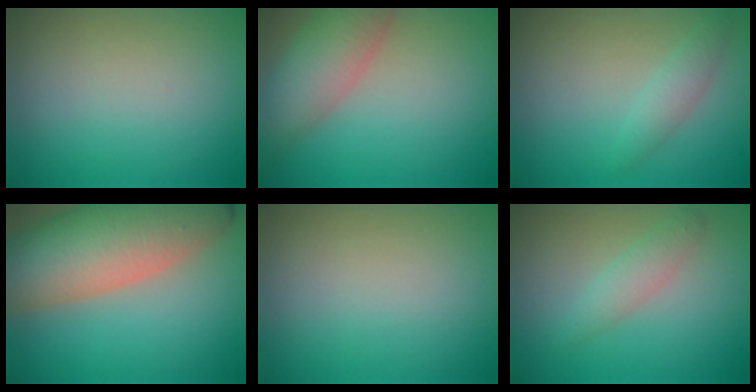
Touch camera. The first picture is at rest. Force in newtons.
{"total": 5.7, "press": 5.7, "slide": 0.3}
{"total": 1.7, "press": 1.7, "slide": 0.0}
{"total": 13.1, "press": 13.0, "slide": 0.7}
{"total": 0.0}
{"total": 1.9, "press": 1.9, "slide": 0.0}